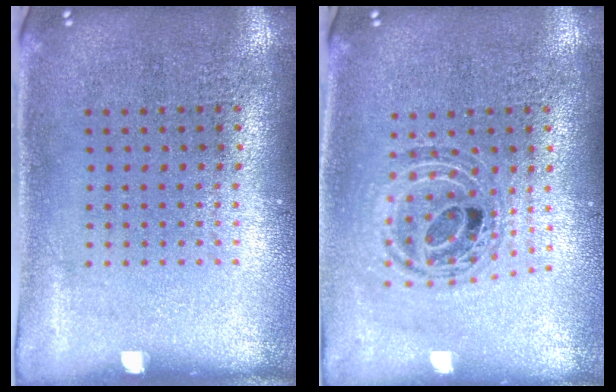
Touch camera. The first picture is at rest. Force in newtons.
{"total": 0.7, "press": 0.7, "slide": 0.2}